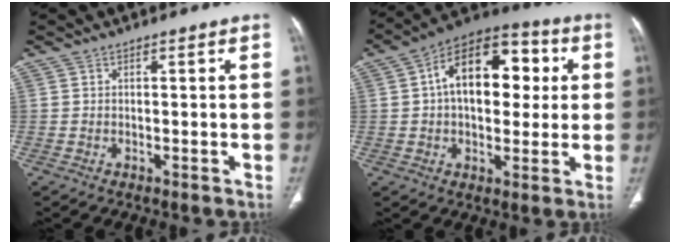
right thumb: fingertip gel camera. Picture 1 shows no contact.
{"total": 18.1, "force": [3.0, 10.9, 14.1], "torque": [-0.180, 0.026, 0.038]}